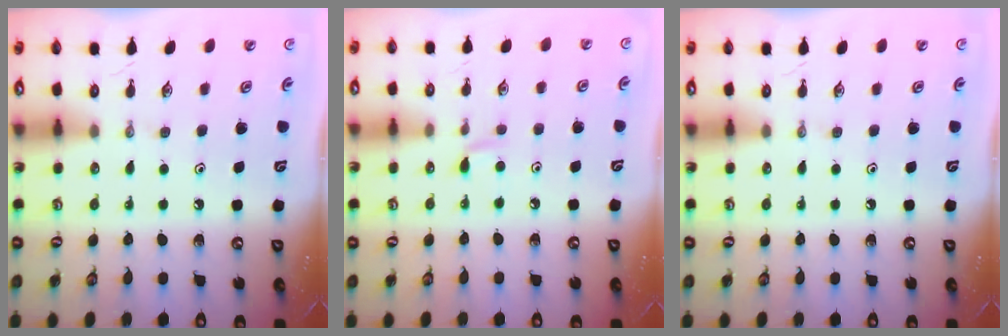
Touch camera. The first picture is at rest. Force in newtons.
{"total": 4.4, "press": 4.3, "slide": 0.5}
{"total": 0.0}